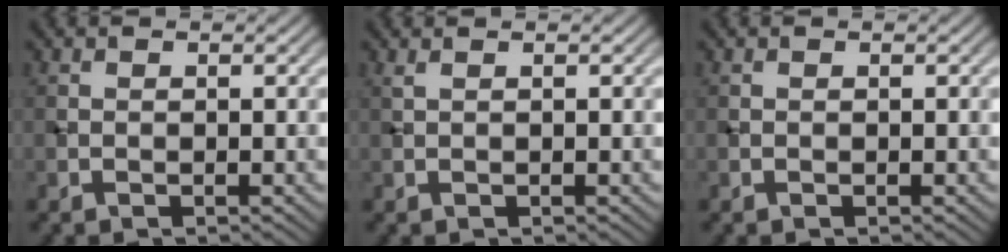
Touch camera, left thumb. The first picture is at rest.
{"total": 0.6, "force": [0.4, 0.0, 0.5], "torque": [-0.015, 0.005, 0.006]}
{"total": 0.0}